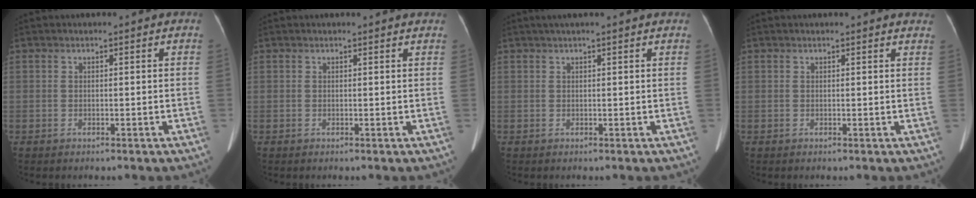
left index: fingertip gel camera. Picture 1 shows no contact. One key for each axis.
{"total": 1.8, "fx": 1.7, "fy": 0.1, "fz": 0.3, "tx": -0.012, "ty": 0.004, "tz": 0.013}
{"total": 4.6, "fx": 3.8, "fy": -0.1, "fz": 2.6, "tx": -0.035, "ty": 0.034, "tz": 0.050}
{"total": 4.1, "fx": 3.9, "fy": 0.4, "fz": 1.0, "tx": -0.010, "ty": -0.003, "tz": 0.022}